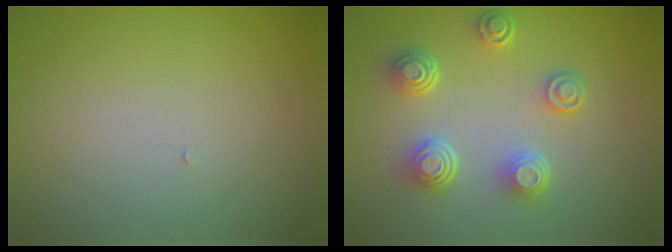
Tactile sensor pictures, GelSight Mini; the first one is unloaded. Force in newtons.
{"total": 5.0, "press": 3.5, "slide": 3.5}